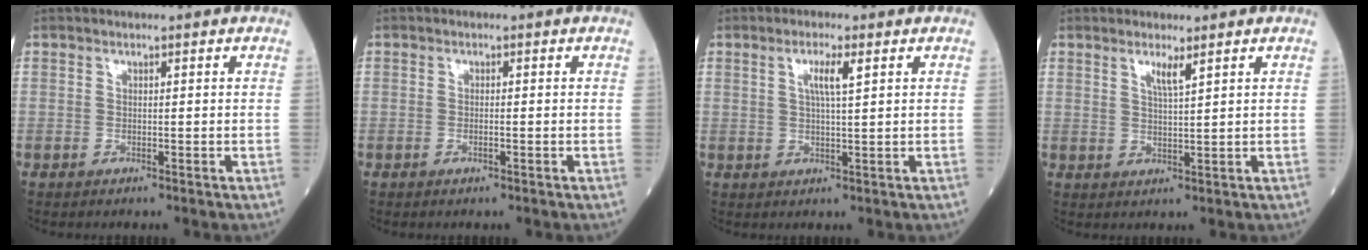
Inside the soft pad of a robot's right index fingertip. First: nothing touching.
{"total": 0.9, "force": [-0.4, 0.1, 0.8], "torque": [-0.018, 0.000, -0.006]}
{"total": 3.5, "force": [1.3, 0.1, 3.2], "torque": [-0.061, 0.001, 0.022]}
{"total": 2.5, "force": [1.5, -0.2, 1.9], "torque": [-0.038, -0.005, 0.029]}